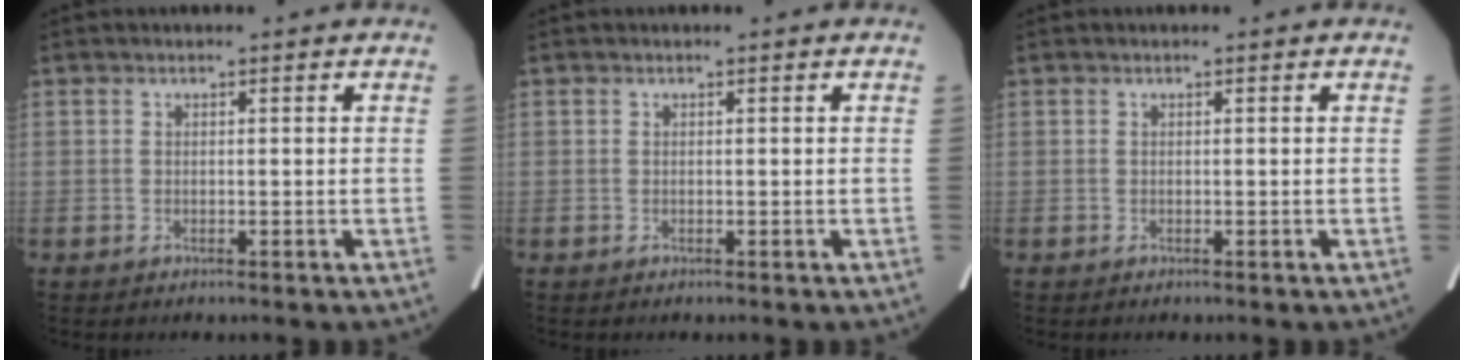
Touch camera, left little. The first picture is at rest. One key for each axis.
{"total": 0.0}
{"total": 0.0}